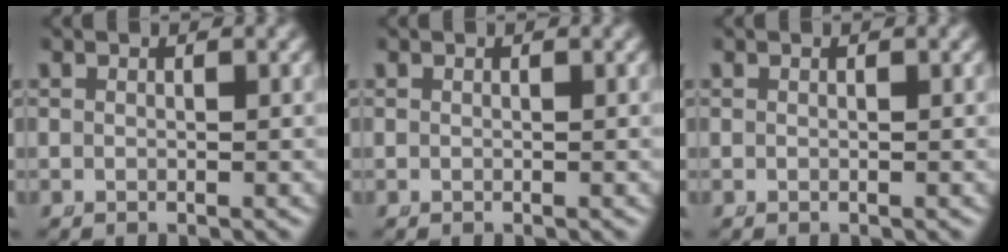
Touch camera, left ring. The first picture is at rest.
{"total": 0.0}
{"total": 0.0}